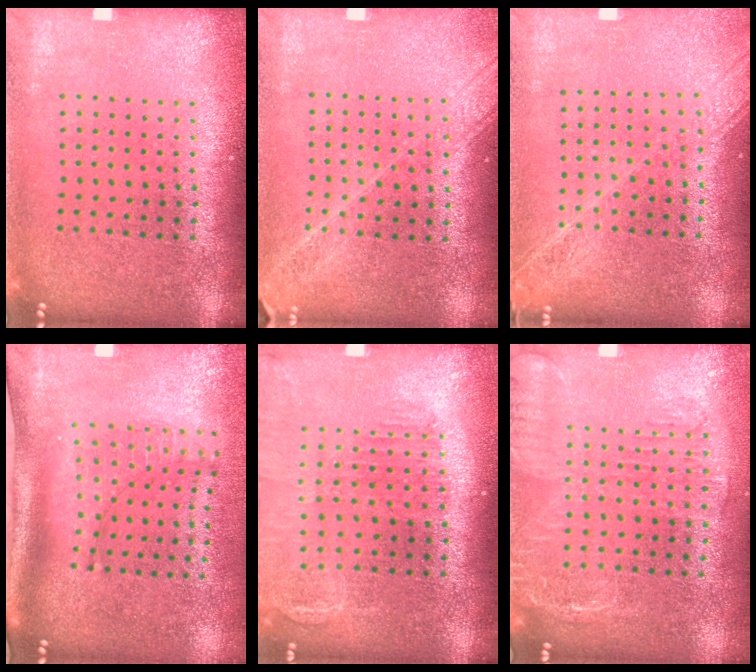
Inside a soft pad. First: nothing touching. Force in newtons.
{"total": 1.6, "press": 1.5, "slide": 0.7}
{"total": 1.8, "press": 1.6, "slide": 0.8}
{"total": 2.1, "press": 1.5, "slide": 1.5}
{"total": 1.5, "press": 1.4, "slide": 0.3}
{"total": 1.9, "press": 1.6, "slide": 1.1}